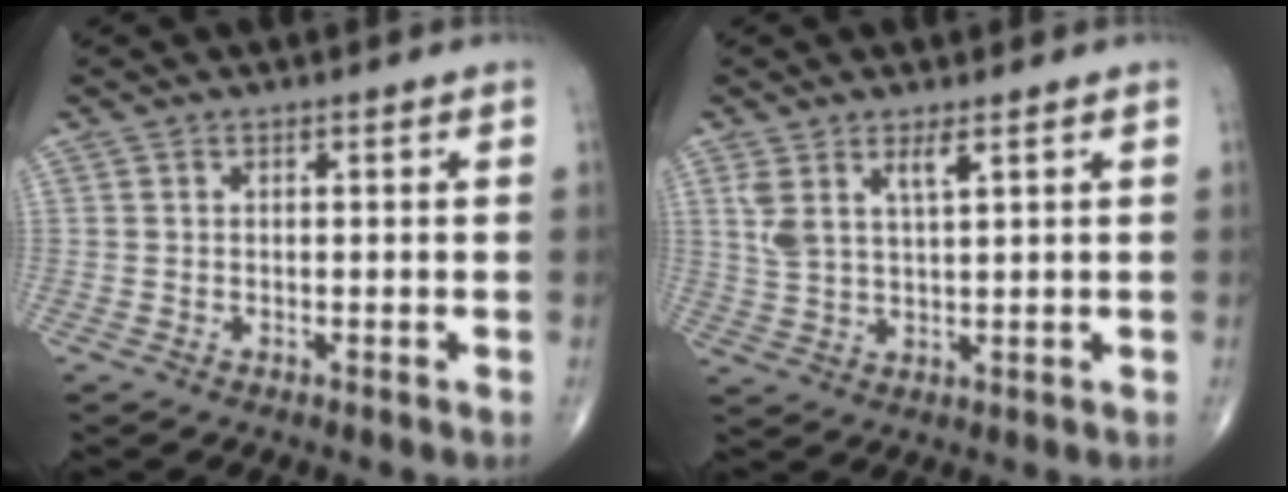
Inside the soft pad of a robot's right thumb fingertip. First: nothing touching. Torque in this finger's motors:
{"motor_torque": [-0.29, 0.51, 0.59, 0.42, 0.05]}